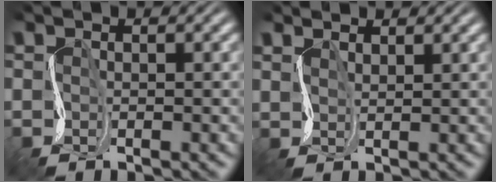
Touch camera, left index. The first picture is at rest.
{"total": 1.8, "force": [1.8, 0.2, -0.3], "torque": [0.001, 0.003, 0.040]}